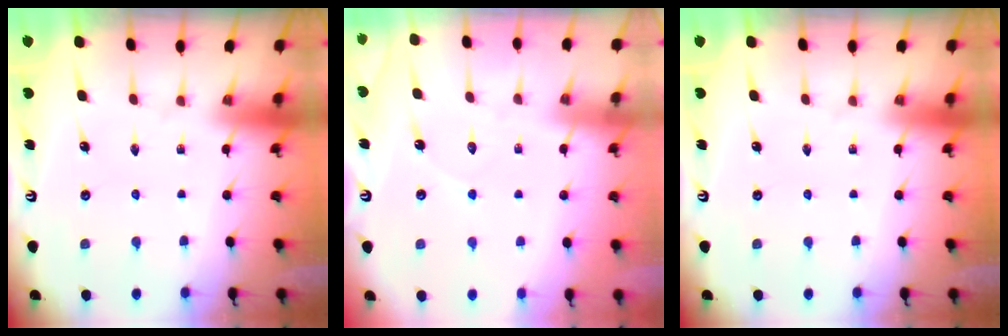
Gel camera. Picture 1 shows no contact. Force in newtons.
{"total": 4.7, "press": 4.6, "slide": 0.5}
{"total": 0.0}